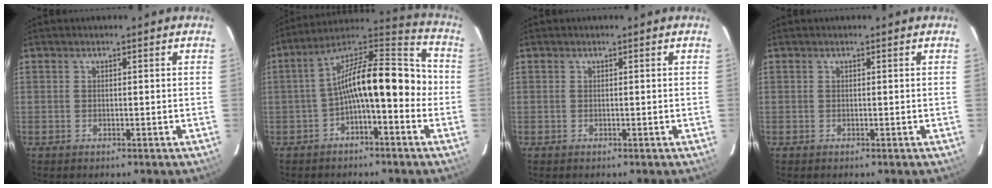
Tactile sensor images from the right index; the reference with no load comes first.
{"total": 14.0, "force": [-3.3, 4.9, 12.7], "torque": [-0.217, 0.034, -0.064]}
{"total": 0.0}
{"total": 0.0}